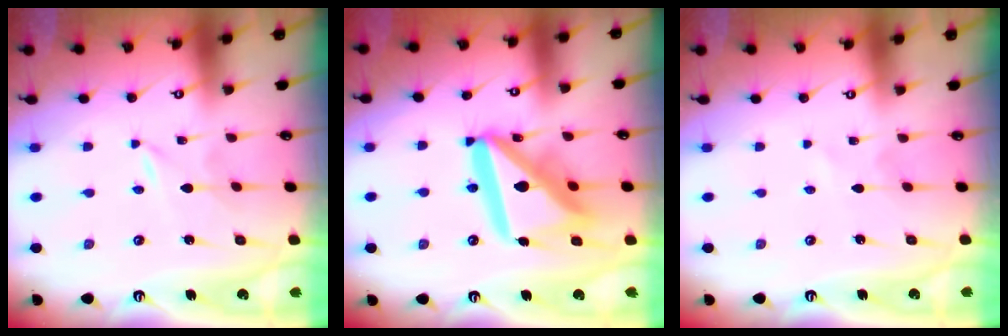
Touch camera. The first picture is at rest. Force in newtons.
{"total": 21.2, "press": 21.0, "slide": 2.5}
{"total": 1.0, "press": 1.0, "slide": 0.2}